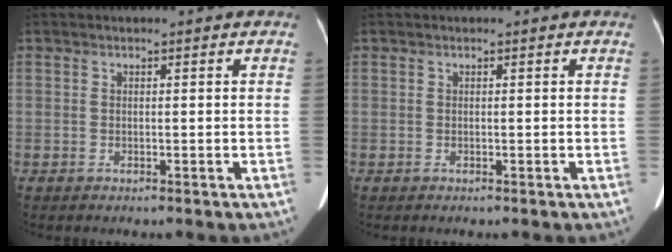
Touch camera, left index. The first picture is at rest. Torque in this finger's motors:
{"motor_torque": [-0.04, 0.04, 0.00, 0.00]}